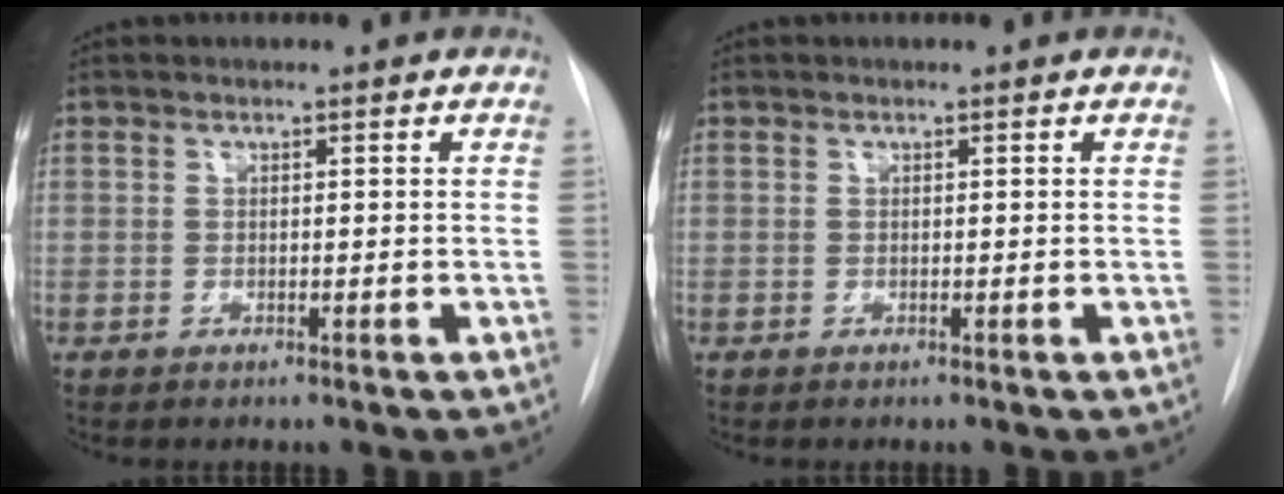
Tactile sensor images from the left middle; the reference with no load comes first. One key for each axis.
{"total": 0.0}